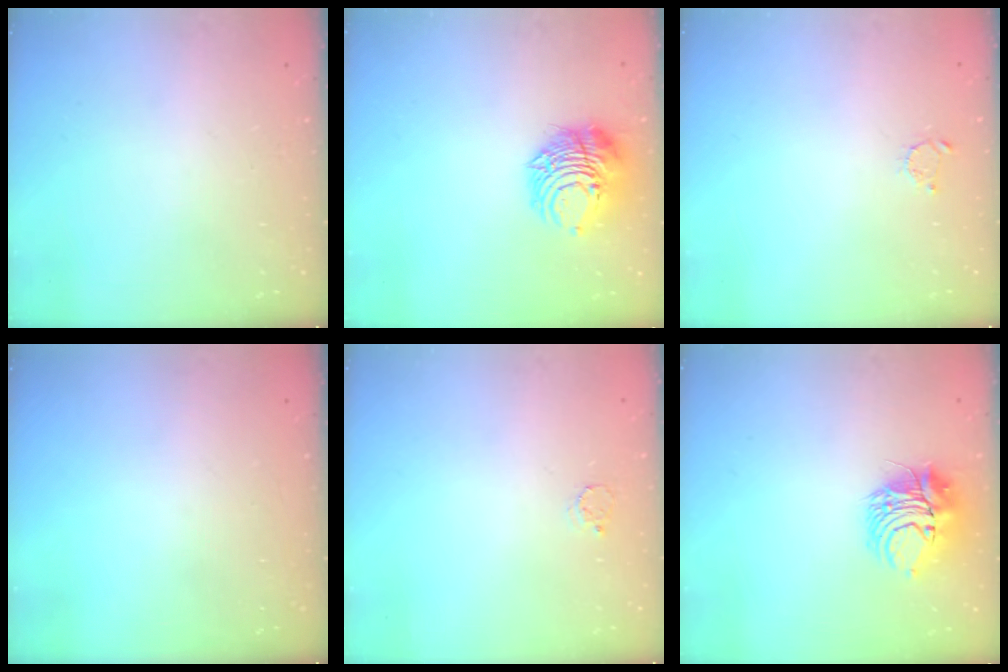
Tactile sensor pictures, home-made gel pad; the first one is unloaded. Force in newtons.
{"total": 9.5, "press": 9.4, "slide": 1.3}
{"total": 2.2, "press": 2.2, "slide": 0.3}
{"total": 0.0}
{"total": 2.4, "press": 2.4, "slide": 0.3}
{"total": 9.4, "press": 9.2, "slide": 1.6}